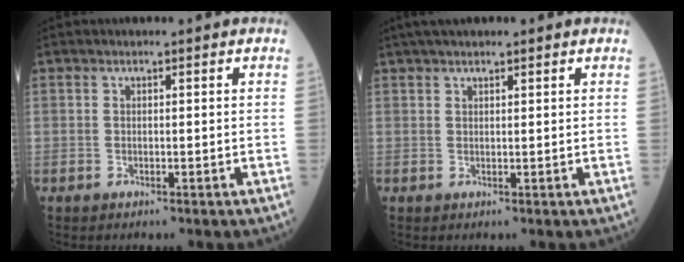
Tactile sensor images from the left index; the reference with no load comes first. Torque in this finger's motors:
{"motor_torque": [0.40, -0.43, 0.05, 0.02]}